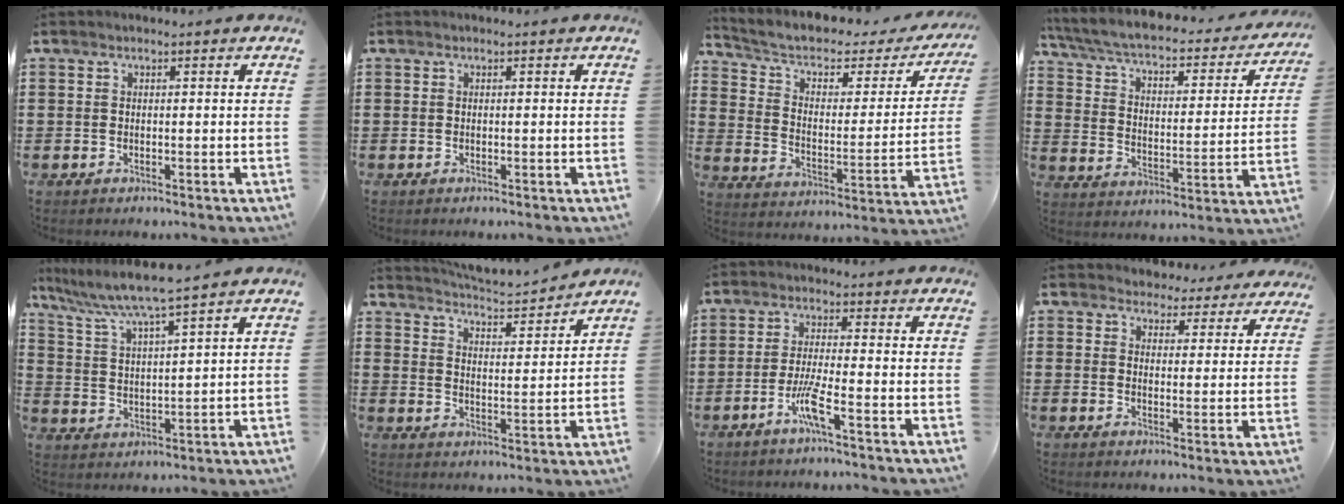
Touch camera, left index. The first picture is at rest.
{"total": 0.0}
{"total": 4.8, "force": [2.9, 2.3, 3.0], "torque": [-0.076, -0.020, 0.044]}
{"total": 4.5, "force": [3.5, 0.8, 2.6], "torque": [-0.068, -0.034, 0.052]}
{"total": 5.6, "force": [4.8, -0.8, 2.7], "torque": [-0.073, -0.033, 0.076]}
{"total": 3.8, "force": [3.7, 0.0, 0.4], "torque": [-0.030, -0.030, 0.059]}
{"total": 5.1, "force": [-2.8, -0.1, 4.2], "torque": [-0.098, -0.015, -0.059]}
{"total": 4.1, "force": [3.9, 1.0, 0.1], "torque": [-0.023, -0.015, 0.069]}